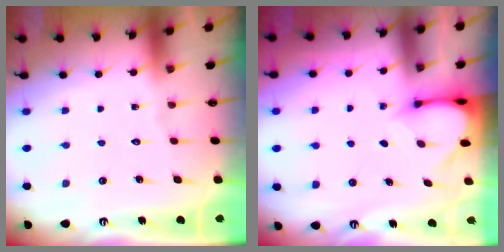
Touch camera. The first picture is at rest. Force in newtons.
{"total": 3.2, "press": 3.2, "slide": 0.3}